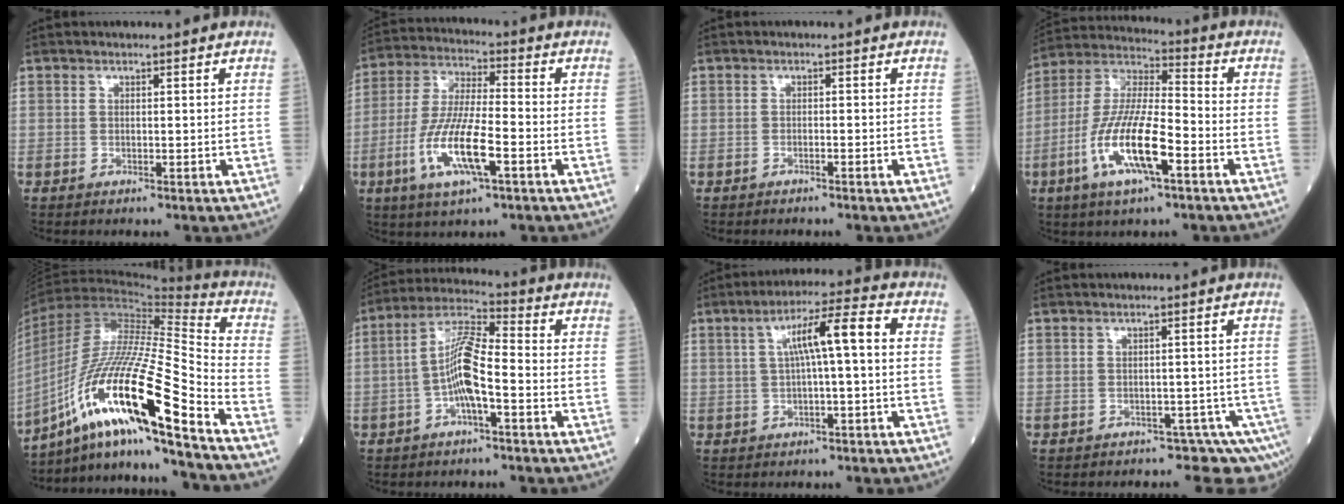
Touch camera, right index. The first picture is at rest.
{"total": 12.2, "force": [-4.4, 2.1, 11.2], "torque": [-0.232, -0.011, -0.080]}
{"total": 1.0, "force": [-0.7, -0.2, 0.7], "torque": [-0.016, 0.002, -0.009]}
{"total": 14.4, "force": [-5.4, 3.0, 13.0], "torque": [-0.270, -0.006, -0.100]}
{"total": 23.3, "force": [-13.6, 0.5, 18.9], "torque": [-0.377, -0.025, -0.249]}
{"total": 8.6, "force": [-2.1, 1.5, 8.2], "torque": [-0.166, 0.020, -0.043]}
{"total": 7.8, "force": [0.8, 0.5, 7.7], "torque": [-0.130, 0.028, 0.015]}
{"total": 6.9, "force": [-5.5, 3.7, 2.1], "torque": [-0.009, 0.014, -0.060]}